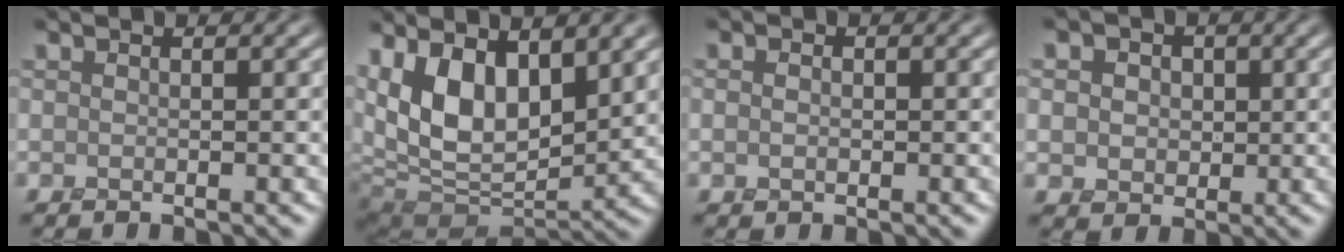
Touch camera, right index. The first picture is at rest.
{"total": 12.3, "force": [3.1, 6.8, 9.8], "torque": [-0.172, -0.005, 0.051]}
{"total": 0.7, "force": [-0.2, 0.6, 0.4], "torque": [-0.006, -0.001, -0.008]}
{"total": 4.9, "force": [1.3, 4.1, 2.2], "torque": [-0.047, 0.017, 0.007]}